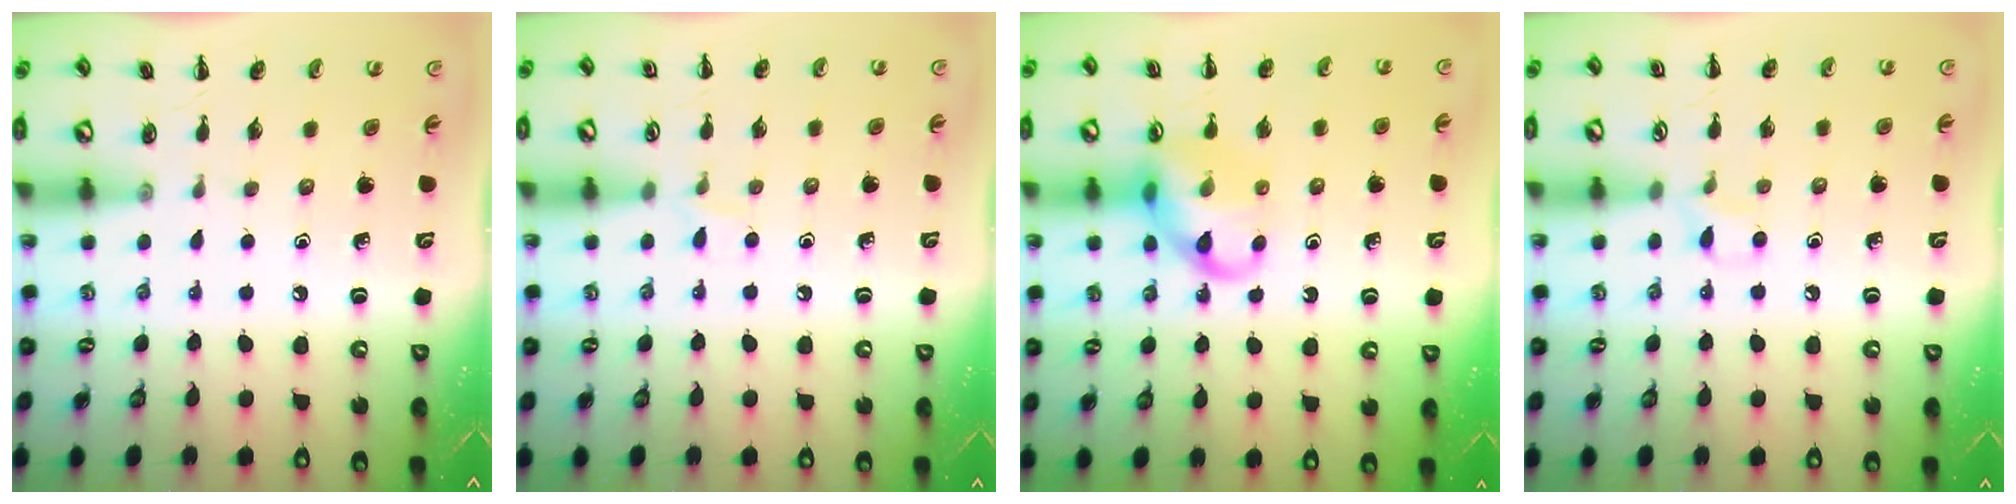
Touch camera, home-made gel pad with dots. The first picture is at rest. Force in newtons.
{"total": 4.3, "press": 4.1, "slide": 1.3}
{"total": 12.0, "press": 11.9, "slide": 1.6}
{"total": 4.7, "press": 4.3, "slide": 1.8}